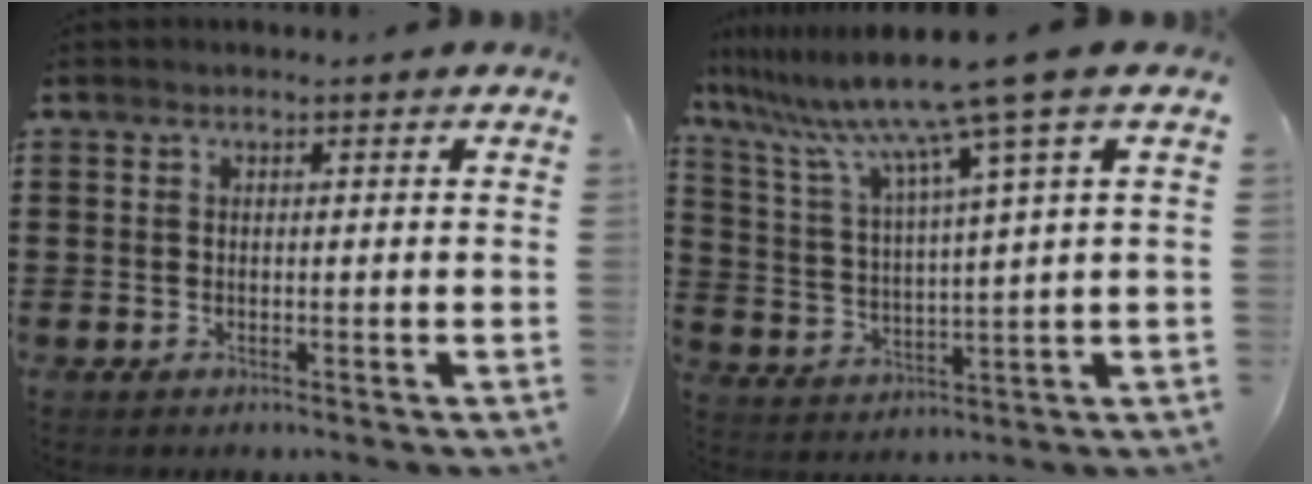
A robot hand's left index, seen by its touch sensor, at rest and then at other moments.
{"total": 10.8, "force": [7.9, -1.3, 7.2], "torque": [-0.170, -0.044, 0.122]}